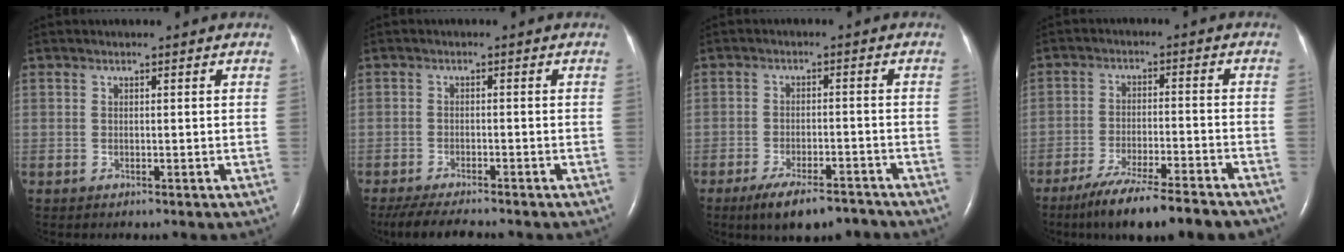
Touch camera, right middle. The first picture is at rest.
{"total": 7.2, "force": [-6.3, 0.8, 3.3], "torque": [-0.056, -0.021, -0.101]}
{"total": 8.1, "force": [-6.4, 2.3, 4.4], "torque": [-0.075, -0.009, -0.108]}
{"total": 13.8, "force": [-11.3, 1.0, 7.9], "torque": [-0.129, -0.030, -0.178]}